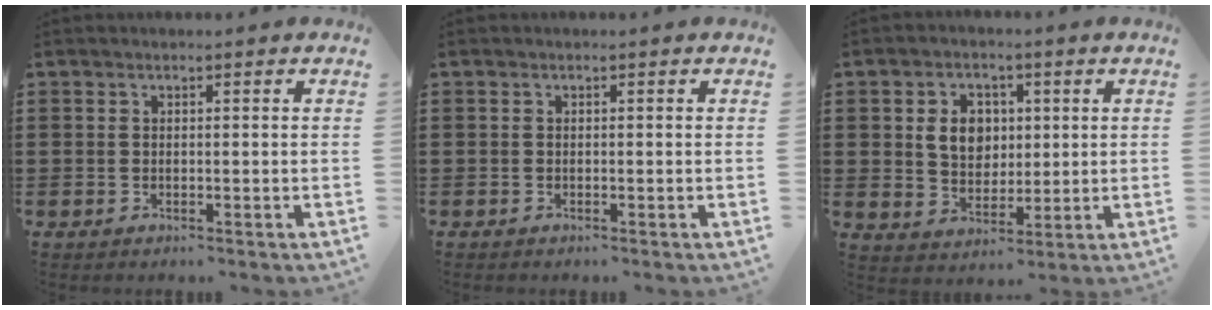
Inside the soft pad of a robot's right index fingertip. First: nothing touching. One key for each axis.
{"total": 0.0}
{"total": 6.2, "fx": 1.3, "fy": 5.0, "fz": 3.4, "tx": -0.079, "ty": 0.014, "tz": 0.018}